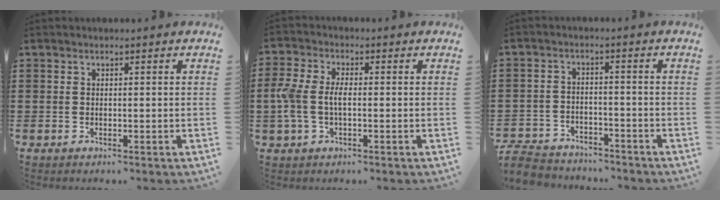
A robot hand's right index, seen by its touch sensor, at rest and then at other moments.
{"total": 4.8, "force": [-0.6, 2.6, 4.0], "torque": [-0.104, -0.004, -0.019]}
{"total": 5.2, "force": [-5.1, 1.0, 0.7], "torque": [-0.029, 0.003, -0.107]}